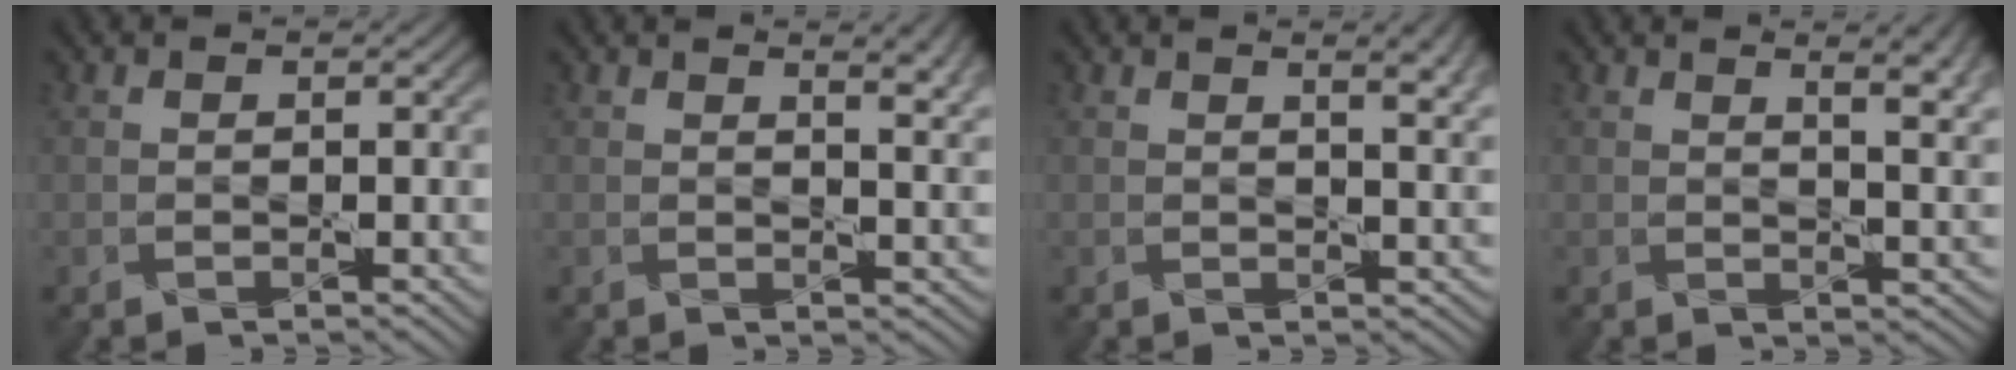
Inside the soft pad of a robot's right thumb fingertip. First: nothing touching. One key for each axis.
{"total": 5.0, "fx": 2.6, "fy": 1.6, "fz": 3.9, "tx": -0.049, "ty": 0.008, "tz": 0.033}
{"total": 4.9, "fx": 2.3, "fy": 1.6, "fz": 4.0, "tx": -0.050, "ty": 0.009, "tz": 0.027}
{"total": 7.4, "fx": 3.6, "fy": 2.6, "fz": 6.0, "tx": -0.058, "ty": 0.018, "tz": 0.040}